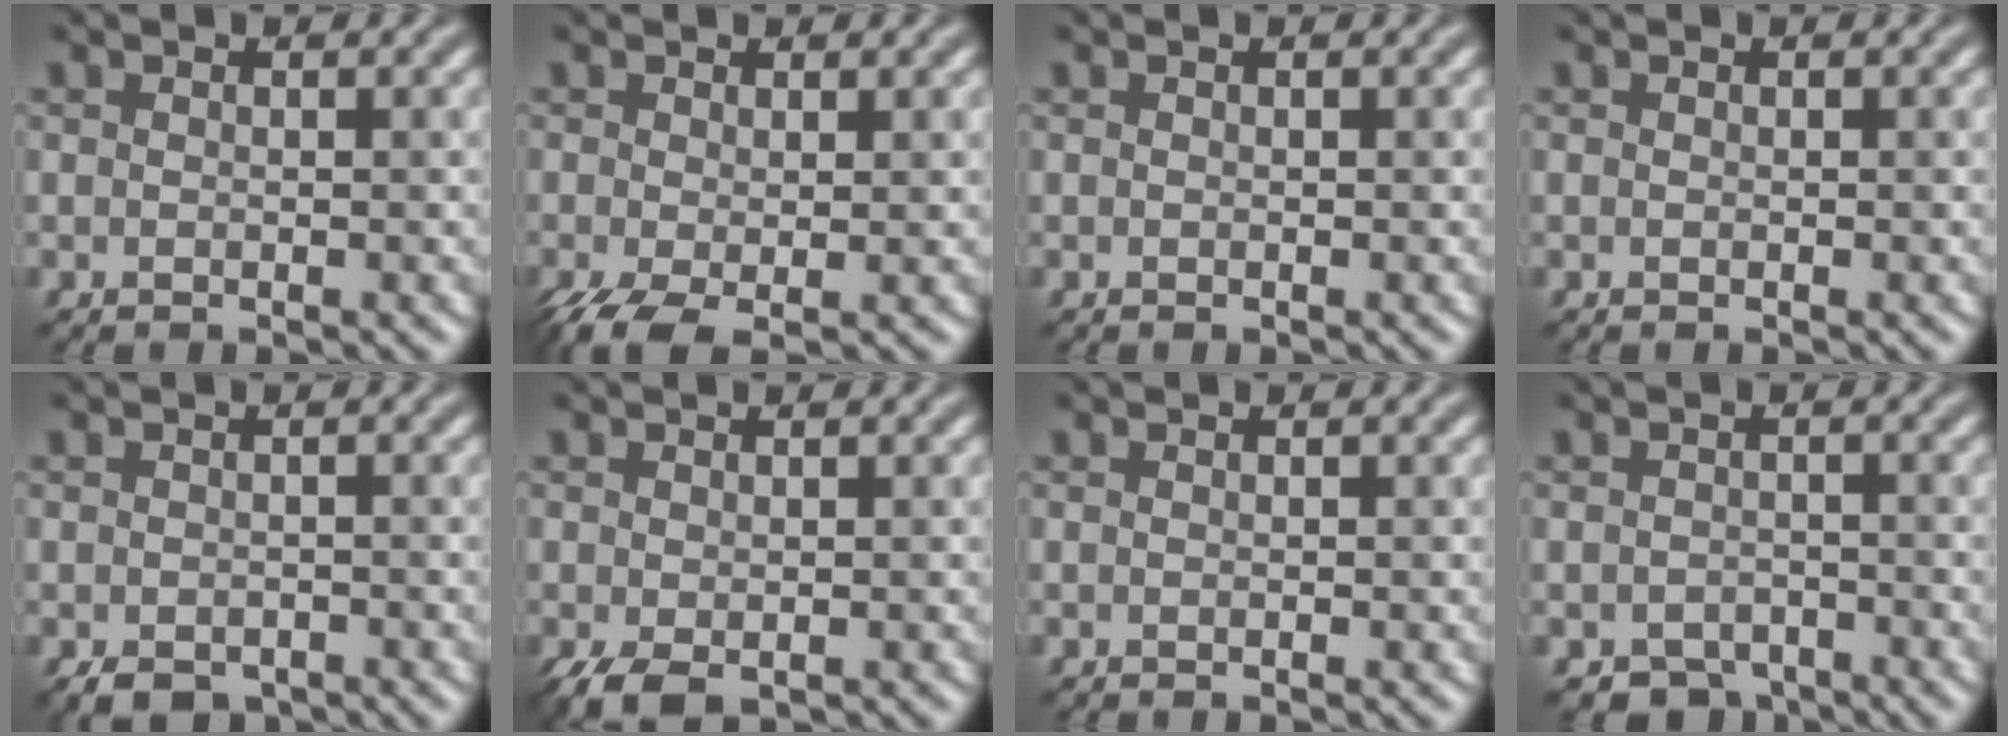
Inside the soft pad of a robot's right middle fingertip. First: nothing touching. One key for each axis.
{"total": 3.6, "fx": -1.4, "fy": 1.6, "fz": 2.9, "tx": -0.069, "ty": -0.012, "tz": -0.028}
{"total": 0.0}
{"total": 0.0}
{"total": 2.4, "fx": -1.6, "fy": 1.4, "fz": 1.2, "tx": -0.018, "ty": -0.008, "tz": -0.027}
{"total": 2.6, "fx": -1.2, "fy": 1.4, "fz": 1.8, "tx": -0.042, "ty": -0.012, "tz": -0.020}
{"total": 0.0}
{"total": 2.4, "fx": -2.0, "fy": 1.3, "fz": 0.4, "tx": 0.003, "ty": -0.003, "tz": -0.036}